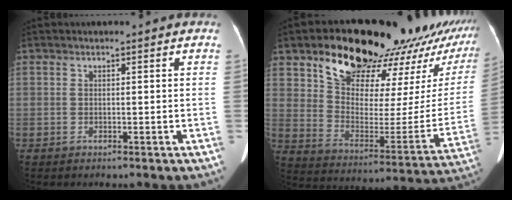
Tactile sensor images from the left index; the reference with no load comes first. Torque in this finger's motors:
{"motor_torque": [1.11, -1.03, 0.84, 0.19]}